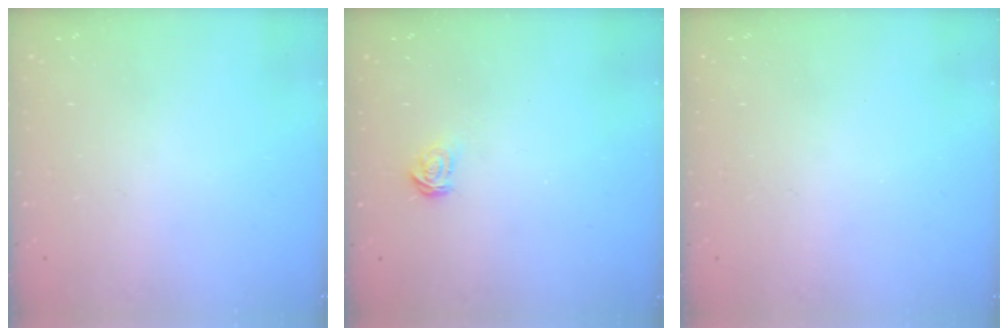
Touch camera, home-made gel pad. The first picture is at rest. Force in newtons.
{"total": 2.3, "press": 2.3, "slide": 0.3}
{"total": 0.0}